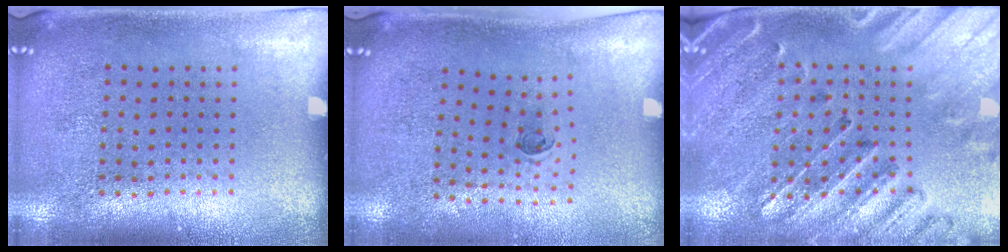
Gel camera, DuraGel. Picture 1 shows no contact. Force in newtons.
{"total": 0.5, "press": 0.3, "slide": 0.4}
{"total": 2.9, "press": 2.7, "slide": 1.1}